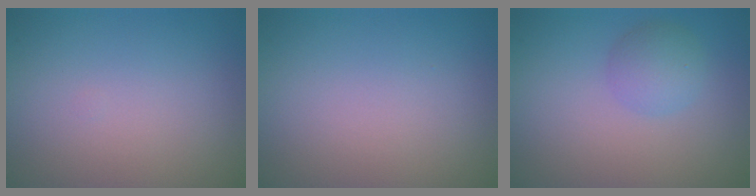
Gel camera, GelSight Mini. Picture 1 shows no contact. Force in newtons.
{"total": 0.0}
{"total": 2.4, "press": 2.4, "slide": 0.1}